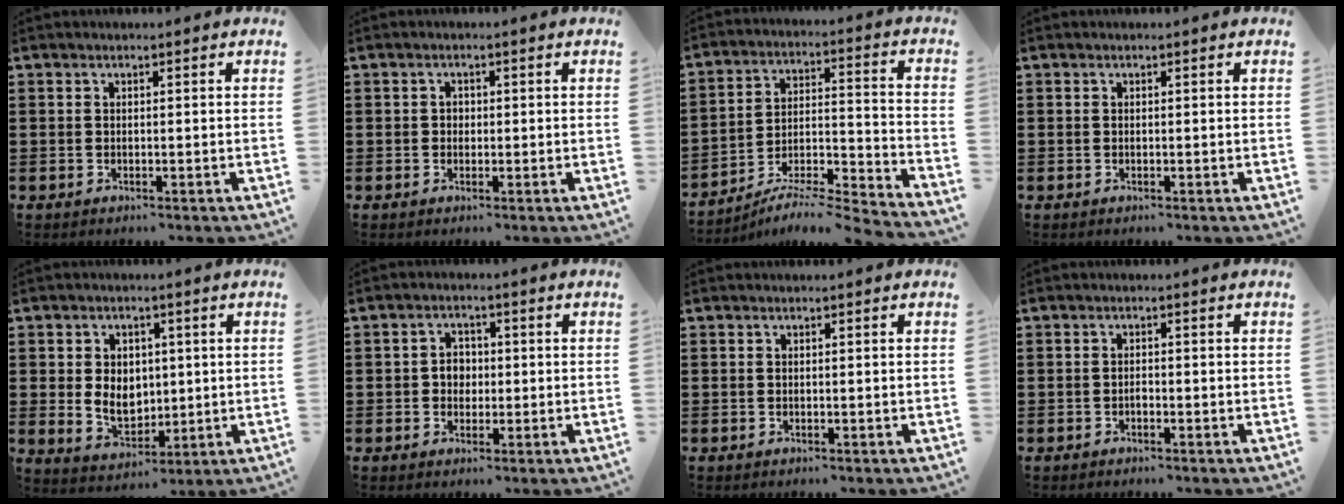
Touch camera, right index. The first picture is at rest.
{"total": 0.7, "force": [0.1, 0.7, 0.4], "torque": [-0.007, 0.004, 0.001]}
{"total": 5.5, "force": [-5.2, -0.1, 1.7], "torque": [-0.023, -0.006, -0.103]}
{"total": 0.0}
{"total": 5.6, "force": [0.4, 4.6, 3.2], "torque": [-0.060, 0.006, 0.004]}
{"total": 2.7, "force": [-0.1, 2.3, 1.4], "torque": [-0.032, 0.009, -0.003]}
{"total": 0.0}
{"total": 1.0, "force": [-0.5, 0.4, 0.7], "torque": [-0.016, -0.003, -0.009]}